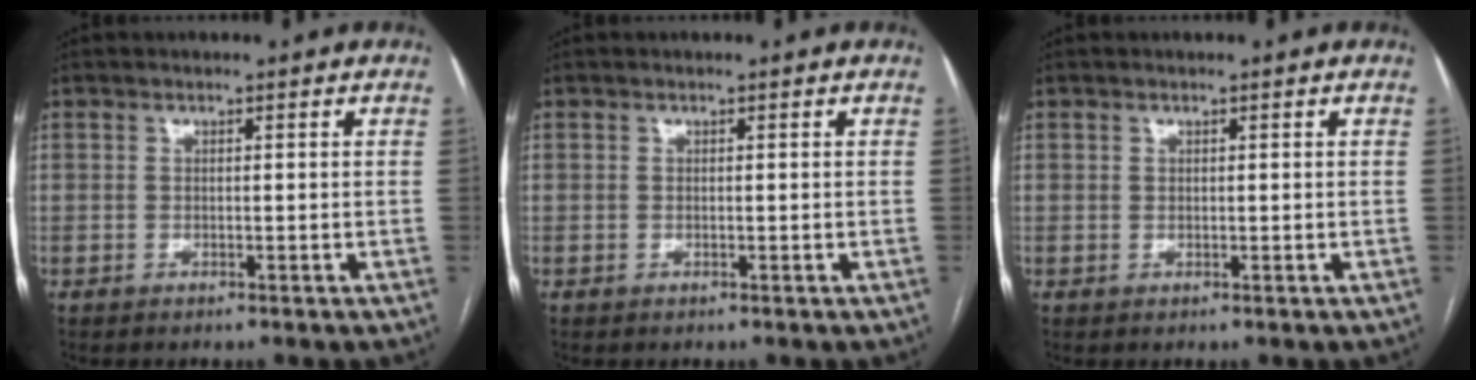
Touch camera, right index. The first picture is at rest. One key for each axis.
{"total": 0.0}
{"total": 0.0}